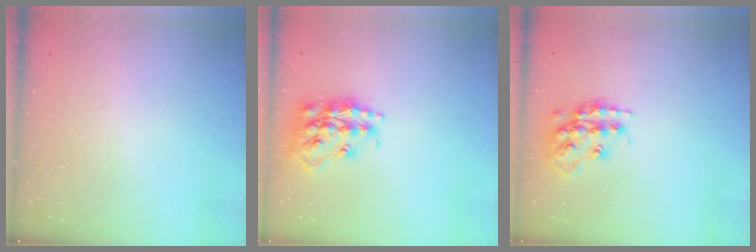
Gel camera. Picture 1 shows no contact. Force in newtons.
{"total": 18.4, "press": 18.4, "slide": 1.2}
{"total": 14.9, "press": 14.8, "slide": 0.8}